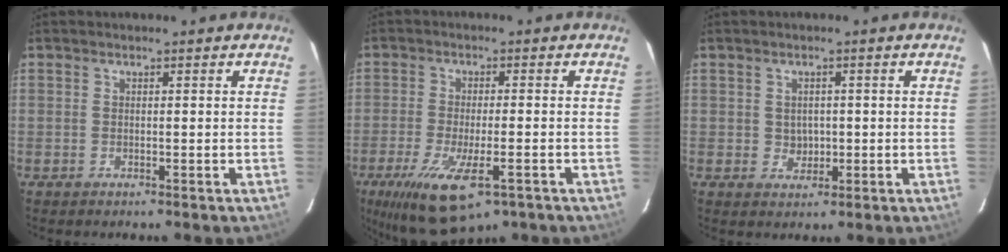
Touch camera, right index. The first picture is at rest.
{"total": 14.7, "force": [-8.5, 4.7, 11.0], "torque": [-0.227, -0.050, -0.136]}
{"total": 2.8, "force": [0.0, 2.6, 1.1], "torque": [-0.017, 0.006, 0.006]}